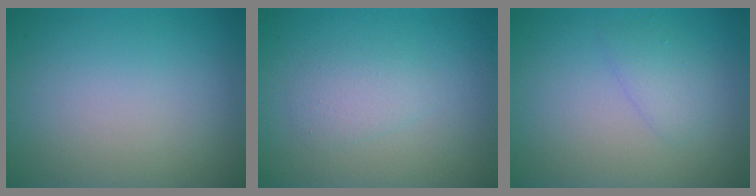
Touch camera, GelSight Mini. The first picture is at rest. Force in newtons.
{"total": 1.8, "press": 1.8, "slide": 0.1}
{"total": 1.6, "press": 1.6, "slide": 0.1}